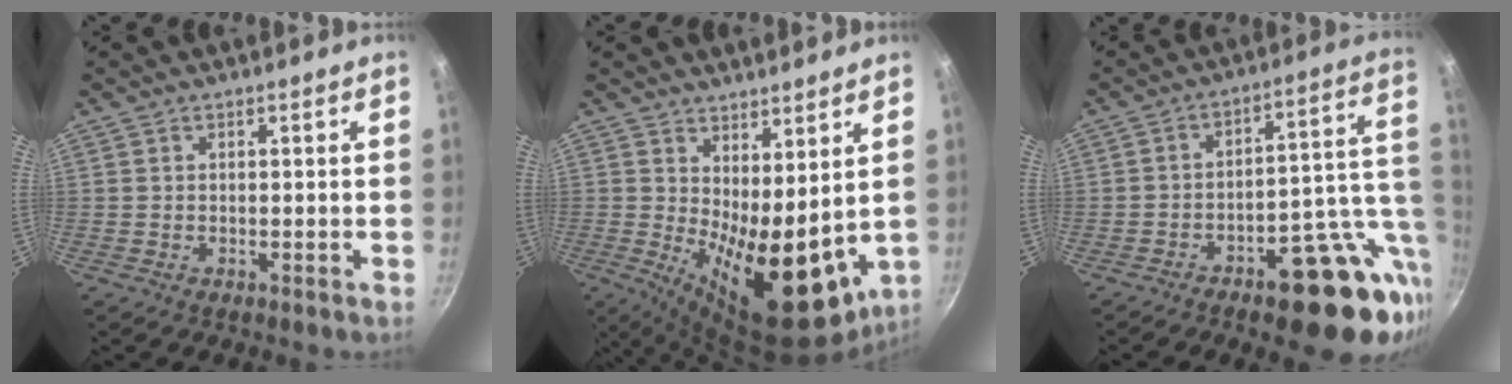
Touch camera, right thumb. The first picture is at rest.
{"total": 16.1, "force": [1.7, 6.9, 14.4], "torque": [-0.176, -0.029, 0.044]}
{"total": 19.9, "force": [-6.7, 8.6, 16.6], "torque": [-0.169, 0.035, -0.084]}